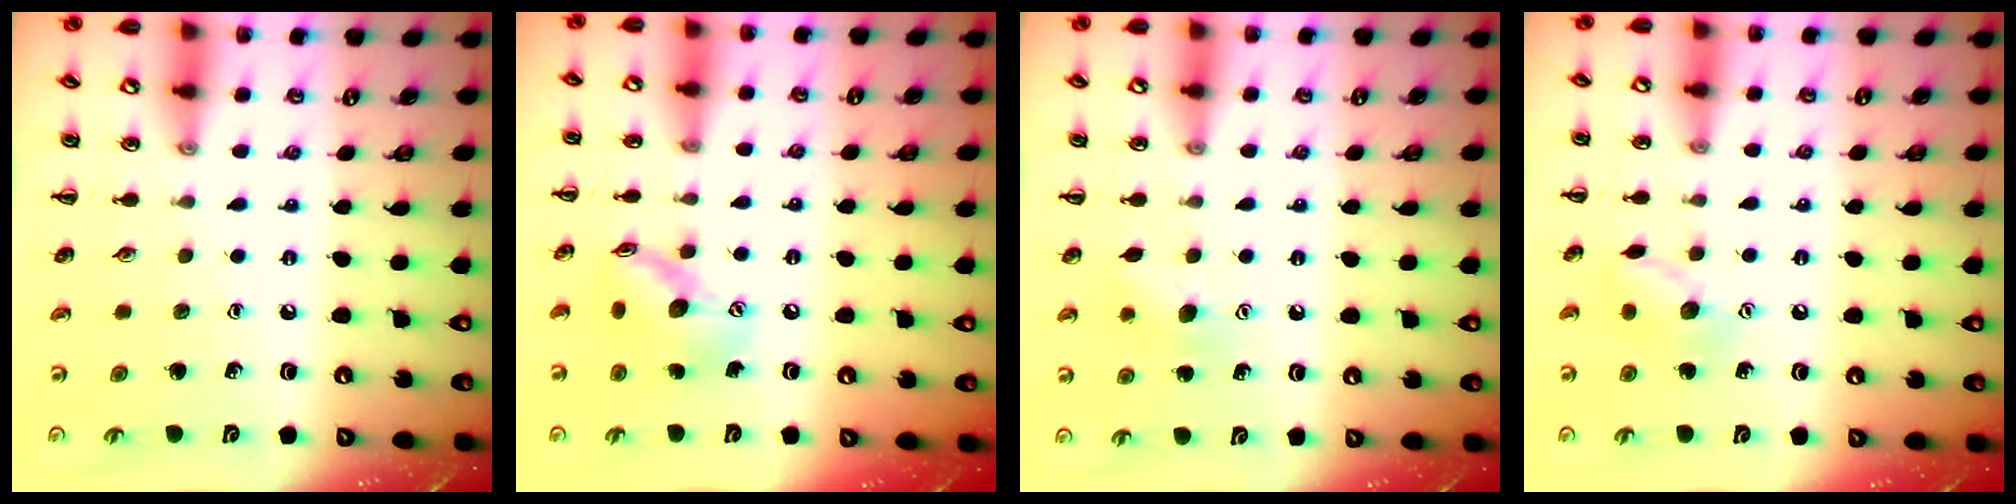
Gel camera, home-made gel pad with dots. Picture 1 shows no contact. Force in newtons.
{"total": 11.7, "press": 11.7, "slide": 1.2}
{"total": 6.3, "press": 6.1, "slide": 1.4}
{"total": 8.5, "press": 8.4, "slide": 0.3}